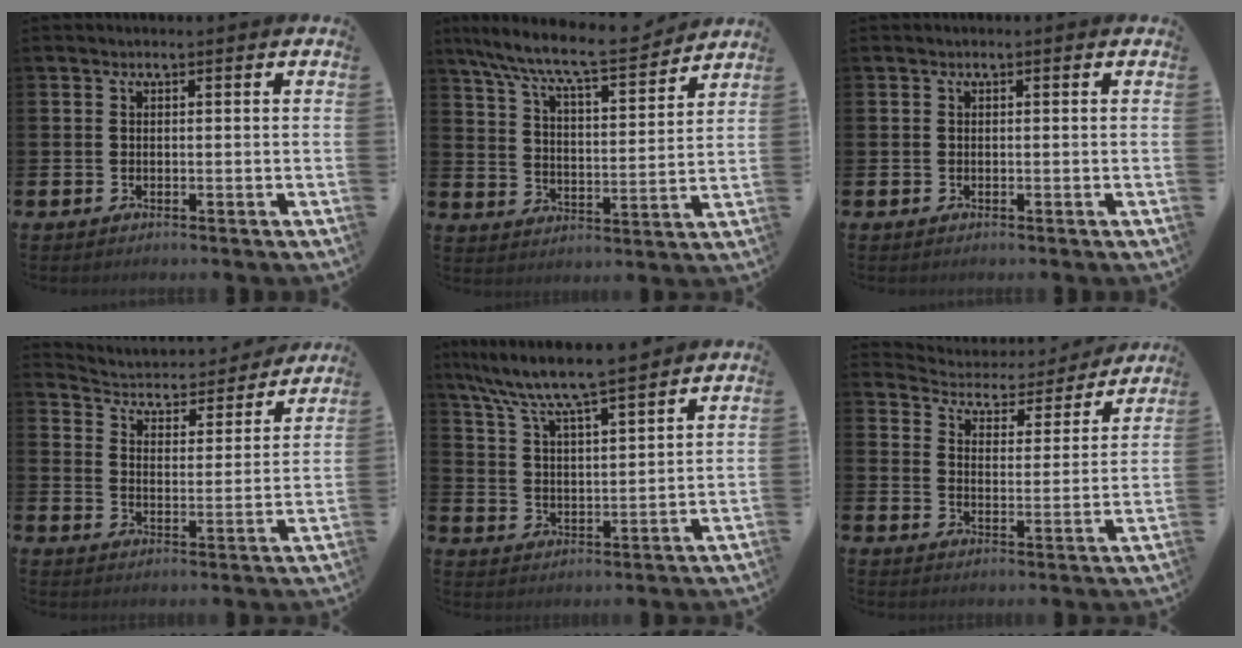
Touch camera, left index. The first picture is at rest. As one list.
[{"total": 9.7, "force": [8.9, 1.2, 3.9], "torque": [-0.107, -0.060, 0.150]}, {"total": 0.0}, {"total": 4.2, "force": [4.0, 1.3, 0.6], "torque": [-0.040, -0.036, 0.061]}, {"total": 8.2, "force": [7.6, 0.4, 2.9], "torque": [-0.090, -0.045, 0.135]}, {"total": 4.2, "force": [3.9, 1.5, 0.2], "torque": [-0.034, -0.037, 0.061]}]